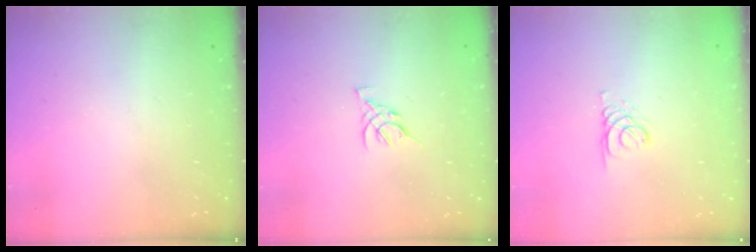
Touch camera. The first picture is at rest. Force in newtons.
{"total": 3.2, "press": 3.2, "slide": 0.7}
{"total": 2.1, "press": 2.1, "slide": 0.2}